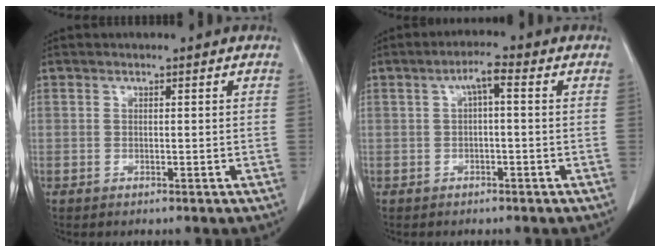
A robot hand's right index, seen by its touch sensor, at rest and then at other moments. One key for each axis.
{"total": 3.1, "fx": 0.5, "fy": 0.6, "fz": 3.0, "tx": -0.052, "ty": 0.014, "tz": 0.008}